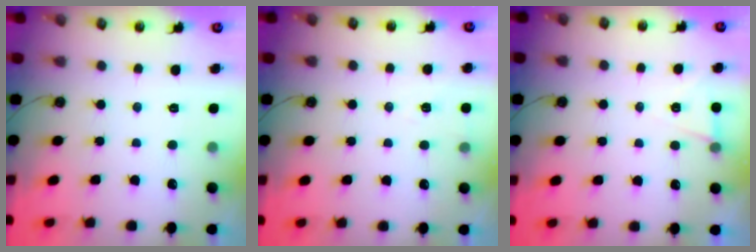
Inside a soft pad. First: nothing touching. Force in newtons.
{"total": 5.1, "press": 3.0, "slide": 4.2}
{"total": 5.3, "press": 2.8, "slide": 4.5}